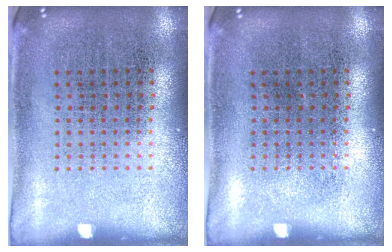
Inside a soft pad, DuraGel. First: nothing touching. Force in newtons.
{"total": 0.0}